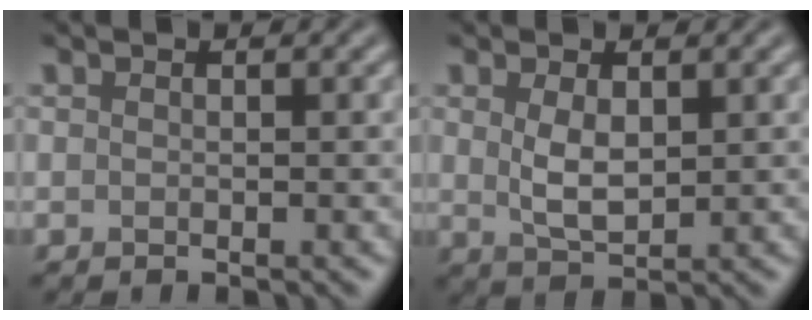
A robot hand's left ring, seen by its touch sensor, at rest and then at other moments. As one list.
[{"total": 2.9, "force": [0.7, 1.4, 2.4], "torque": [-0.054, -0.004, 0.018]}]